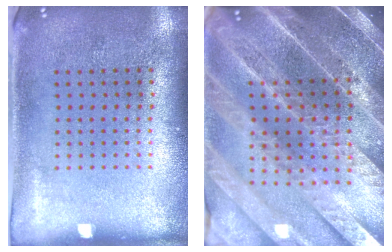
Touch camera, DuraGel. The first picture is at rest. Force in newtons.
{"total": 5.3, "press": 4.5, "slide": 2.7}